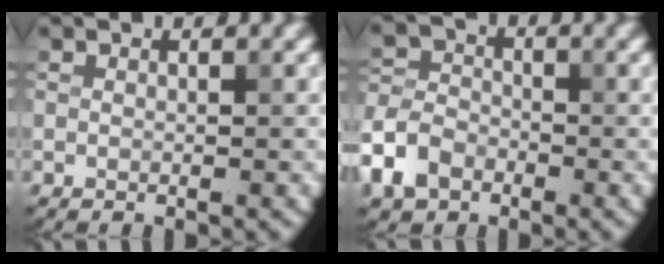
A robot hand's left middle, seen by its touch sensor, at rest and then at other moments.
{"total": 4.6, "force": [-2.6, 3.1, 2.1], "torque": [-0.048, 0.003, -0.059]}